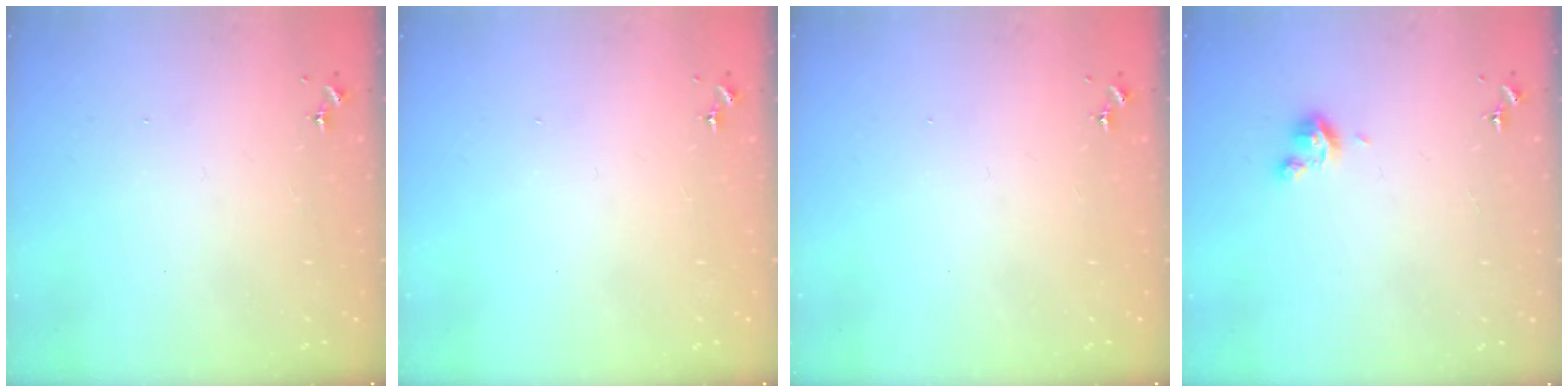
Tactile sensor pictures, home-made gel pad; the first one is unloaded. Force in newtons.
{"total": 0.0}
{"total": 0.0}
{"total": 4.7, "press": 4.7, "slide": 0.5}